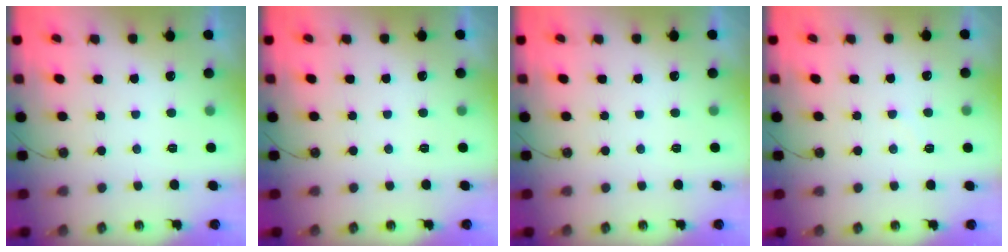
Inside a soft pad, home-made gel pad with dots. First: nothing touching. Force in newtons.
{"total": 0.0}
{"total": 0.0}
{"total": 5.1, "press": 5.0, "slide": 0.7}